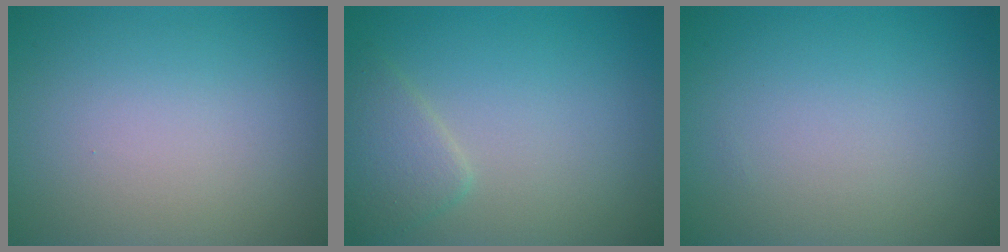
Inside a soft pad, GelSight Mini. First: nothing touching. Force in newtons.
{"total": 2.3, "press": 2.3, "slide": 0.0}
{"total": 0.0}